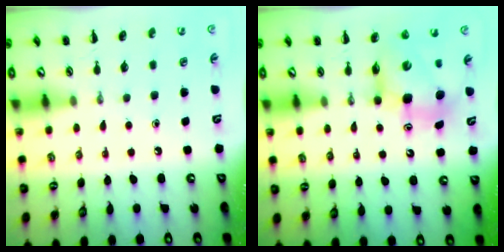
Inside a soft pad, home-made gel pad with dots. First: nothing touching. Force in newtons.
{"total": 8.9, "press": 8.5, "slide": 2.3}